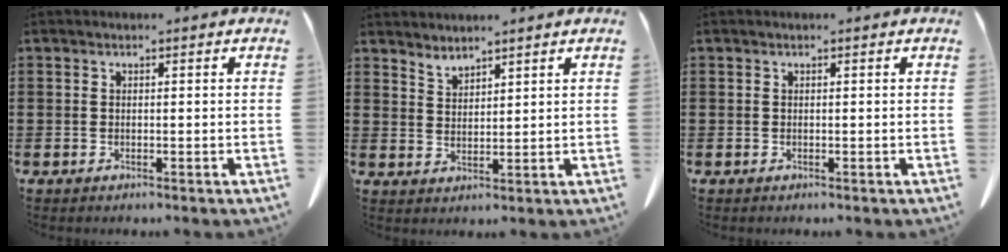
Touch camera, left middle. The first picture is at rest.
{"total": 2.5, "force": [2.5, 0.2, -0.1], "torque": [-0.005, -0.009, 0.049]}
{"total": 0.0}